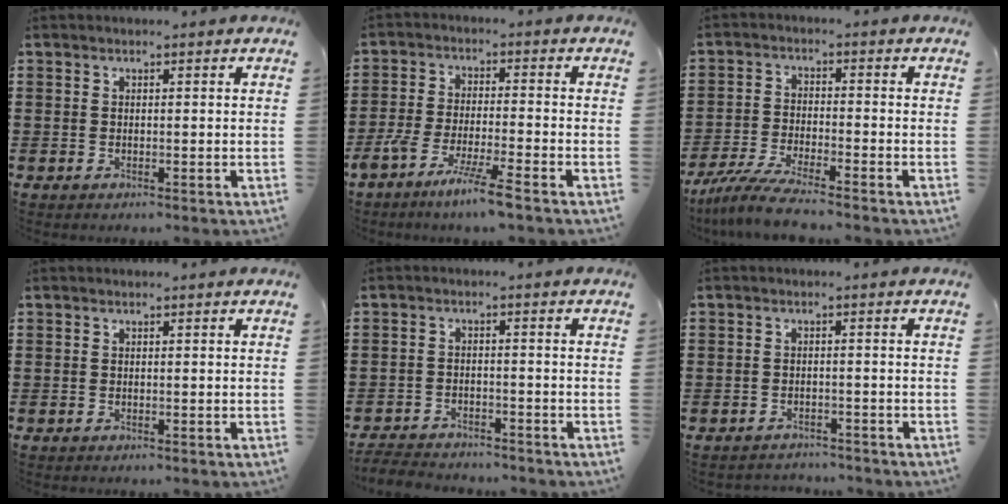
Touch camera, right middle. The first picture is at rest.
{"total": 6.9, "force": [-5.5, -0.3, 4.1], "torque": [-0.085, -0.018, -0.104]}
{"total": 6.5, "force": [-5.7, -0.1, 2.9], "torque": [-0.072, -0.018, -0.112]}
{"total": 0.0}
{"total": 3.4, "force": [-3.4, 0.2, 0.0], "torque": [-0.006, -0.004, -0.072]}
{"total": 1.8, "force": [-1.8, 0.2, -0.3], "torque": [-0.002, -0.003, -0.041]}